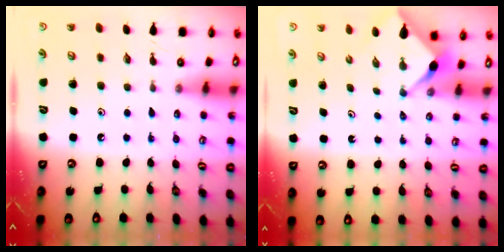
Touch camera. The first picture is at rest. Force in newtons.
{"total": 2.6, "press": 2.6, "slide": 0.3}